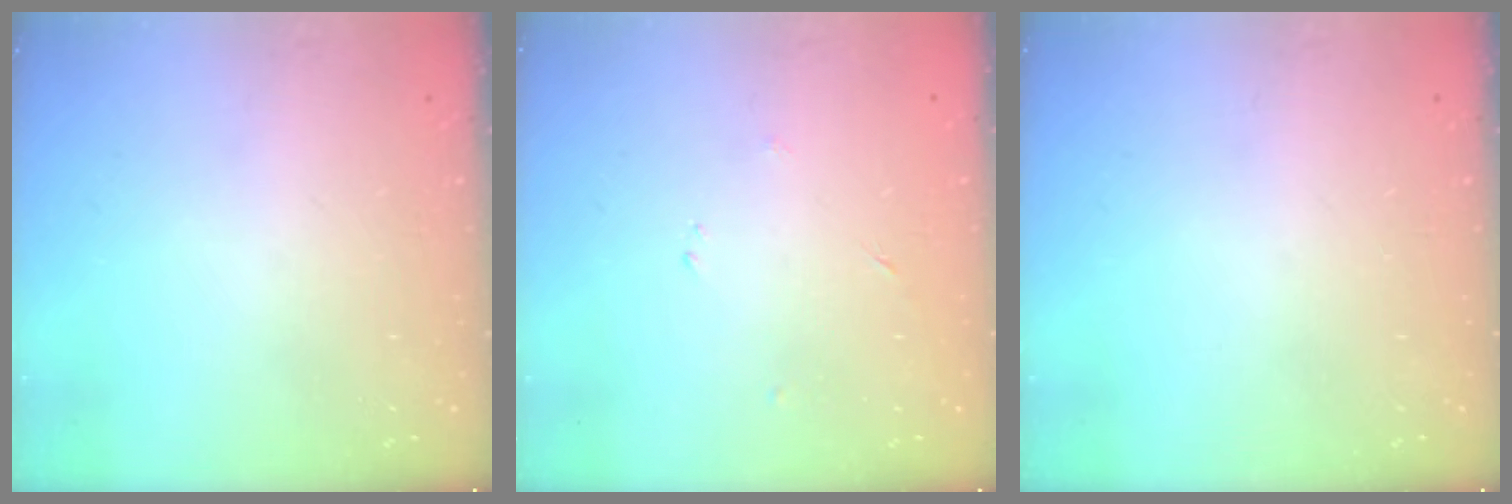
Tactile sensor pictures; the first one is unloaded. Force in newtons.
{"total": 2.3, "press": 2.2, "slide": 0.3}
{"total": 0.0}